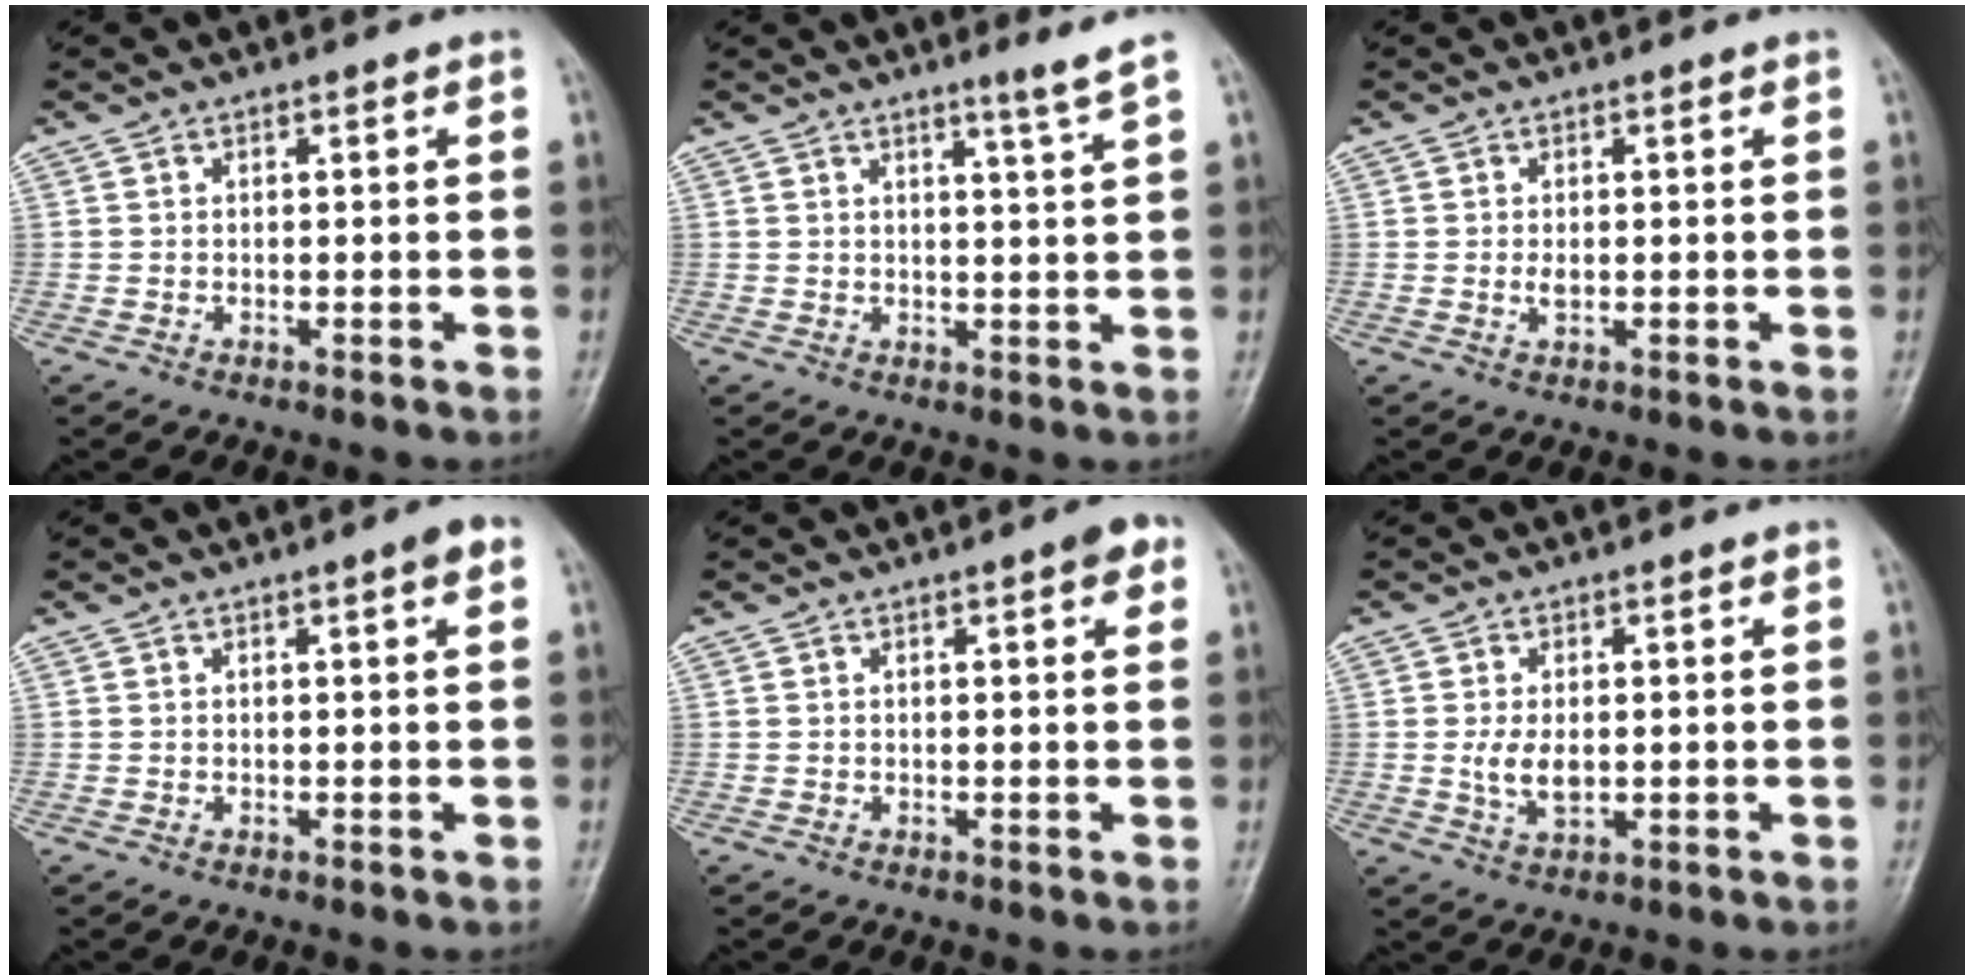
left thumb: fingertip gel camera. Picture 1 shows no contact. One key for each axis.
{"total": 3.3, "fx": 2.4, "fy": -1.0, "fz": 2.1, "tx": -0.032, "ty": -0.026, "tz": 0.040}
{"total": 1.3, "fx": 0.1, "fy": 0.8, "fz": 1.0, "tx": -0.014, "ty": -0.003, "tz": 0.002}
{"total": 1.9, "fx": 0.9, "fy": 0.3, "fz": 1.7, "tx": -0.023, "ty": 0.003, "tz": 0.010}
{"total": 2.9, "fx": 1.3, "fy": 0.9, "fz": 2.5, "tx": -0.023, "ty": 0.002, "tz": 0.013}
{"total": 4.3, "fx": 0.0, "fy": 2.5, "fz": 3.5, "tx": -0.064, "ty": -0.009, "tz": 0.005}